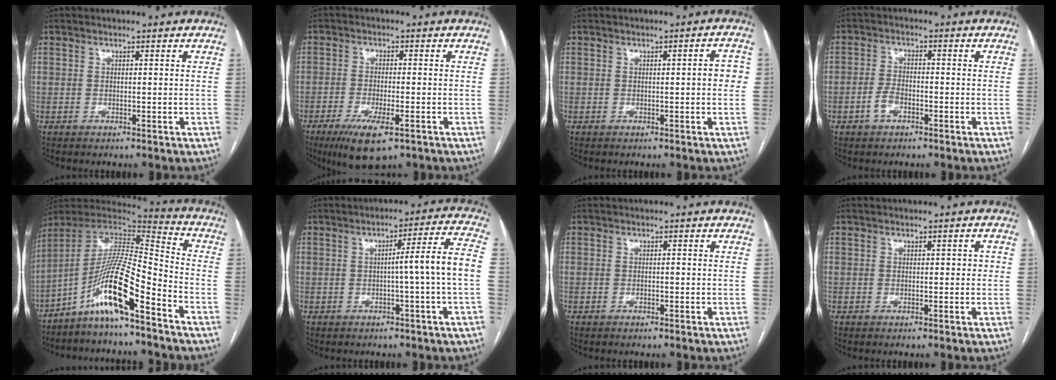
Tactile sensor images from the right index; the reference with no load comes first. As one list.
[{"total": 7.9, "force": [-4.4, 1.8, 6.2], "torque": [-0.109, -0.019, -0.068]}, {"total": 3.0, "force": [0.0, 0.6, 2.9], "torque": [-0.030, 0.007, -0.003]}, {"total": 3.2, "force": [-1.6, 1.8, 2.0], "torque": [-0.039, 0.008, -0.028]}, {"total": 14.2, "force": [-8.6, 0.8, 11.3], "torque": [-0.217, 0.004, -0.157]}, {"total": 7.7, "force": [-1.0, -1.5, 7.5], "torque": [-0.102, 0.016, -0.013]}, {"total": 0.0}, {"total": 1.3, "force": [0.1, 0.8, 1.1], "torque": [-0.012, 0.011, 0.000]}]